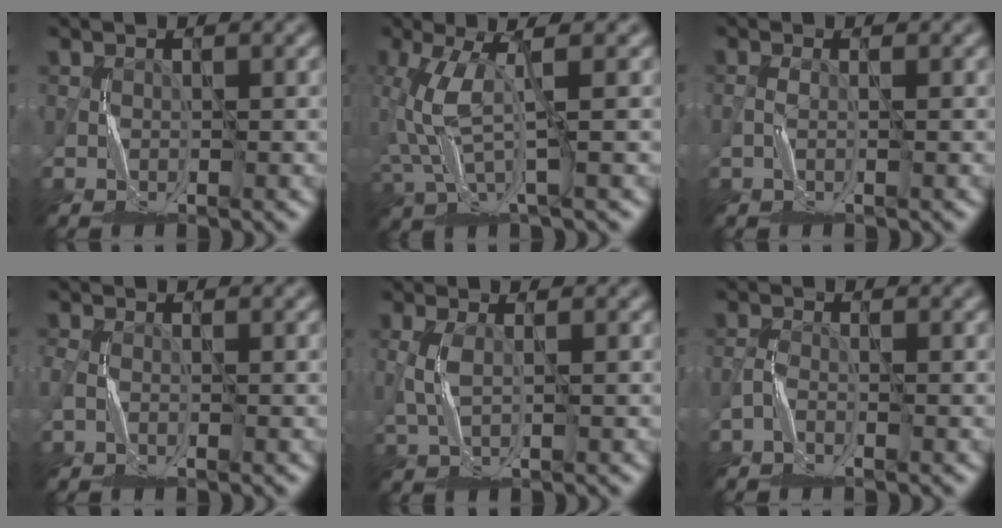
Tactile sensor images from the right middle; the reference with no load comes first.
{"total": 5.3, "force": [0.4, 1.5, 5.0], "torque": [-0.137, -0.003, 0.013]}
{"total": 0.7, "force": [-0.4, -0.1, 0.5], "torque": [-0.015, 0.003, -0.007]}
{"total": 1.1, "force": [-0.5, 0.5, 0.8], "torque": [-0.020, 0.001, -0.011]}
{"total": 1.6, "force": [0.1, 0.4, 1.5], "torque": [-0.041, 0.004, 0.006]}
{"total": 1.1, "force": [-1.0, 0.1, 0.4], "torque": [-0.011, 0.003, -0.023]}